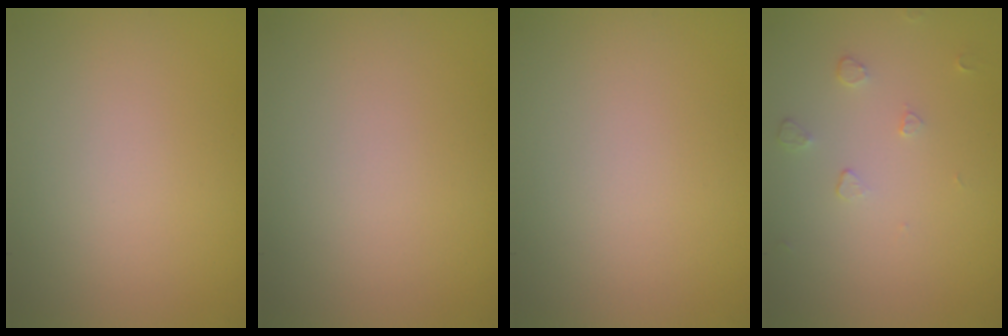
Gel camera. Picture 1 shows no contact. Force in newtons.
{"total": 0.0}
{"total": 0.0}
{"total": 0.9, "press": 0.6, "slide": 0.7}